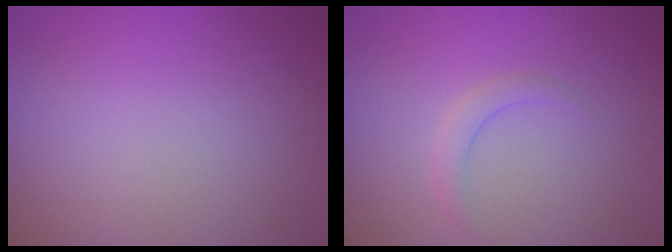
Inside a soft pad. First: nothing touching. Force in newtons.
{"total": 1.4, "press": 1.4, "slide": 0.0}